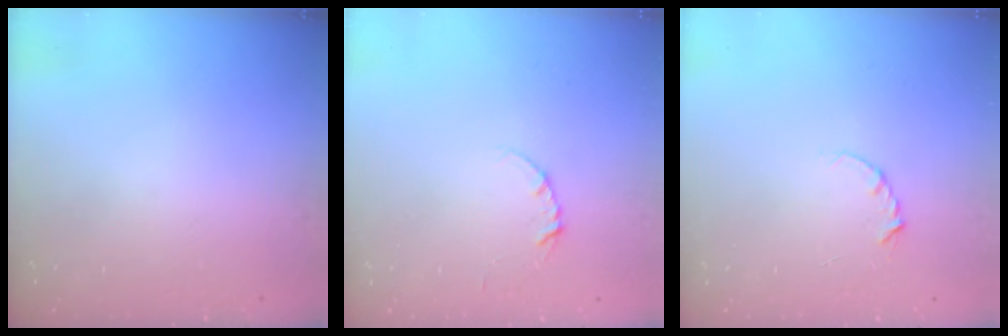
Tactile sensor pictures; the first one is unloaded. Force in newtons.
{"total": 3.4, "press": 3.4, "slide": 0.3}
{"total": 2.9, "press": 2.9, "slide": 0.3}